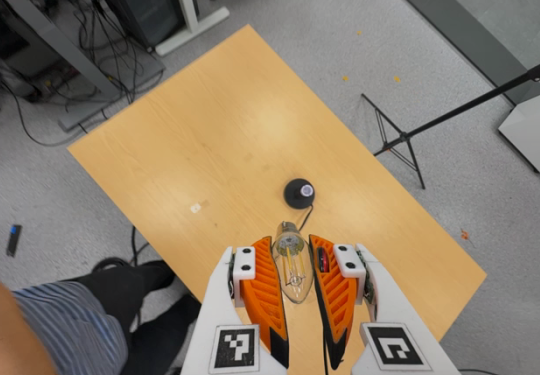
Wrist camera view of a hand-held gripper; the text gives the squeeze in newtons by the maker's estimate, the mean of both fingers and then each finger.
{"total": 20.7, "left": 24.1, "right": 17.3}